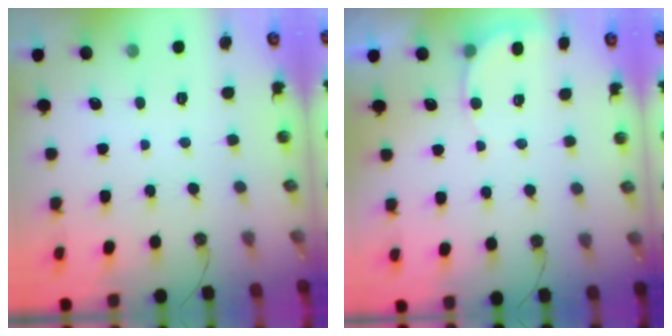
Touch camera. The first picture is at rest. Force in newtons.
{"total": 4.4, "press": 4.2, "slide": 1.2}